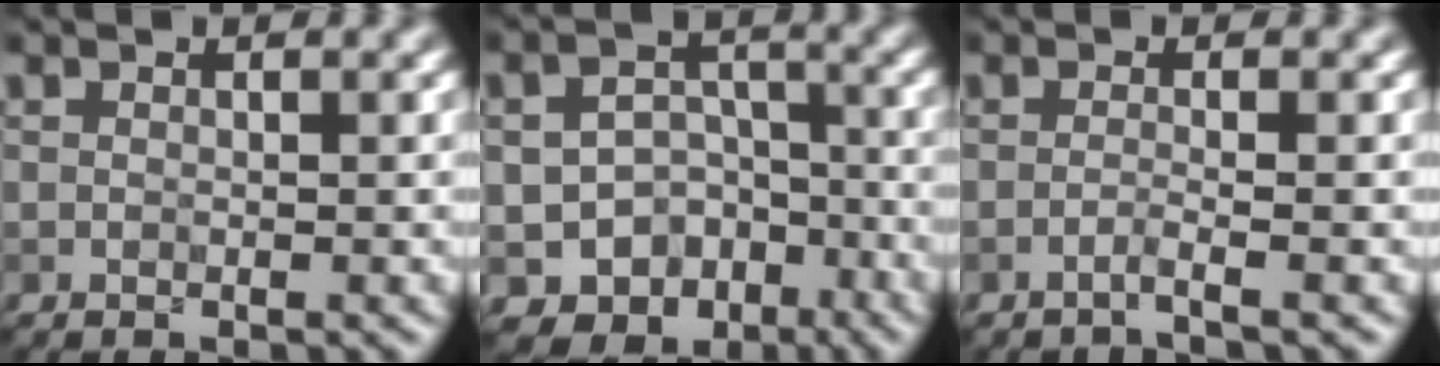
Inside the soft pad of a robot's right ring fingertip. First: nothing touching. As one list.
[{"total": 7.6, "force": [-4.3, 5.7, 2.5], "torque": [-0.016, -0.005, -0.065]}, {"total": 1.3, "force": [-0.8, 0.2, 1.1], "torque": [-0.011, 0.001, -0.028]}]